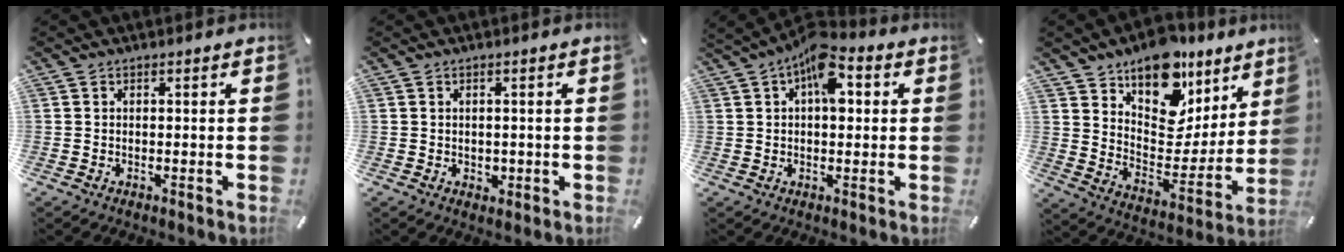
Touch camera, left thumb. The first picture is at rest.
{"total": 1.6, "force": [-0.1, 1.5, 0.6], "torque": [-0.012, 0.003, -0.003]}
{"total": 9.5, "force": [3.1, 5.3, 7.3], "torque": [-0.092, -0.012, 0.050]}
{"total": 16.1, "force": [12.5, 9.0, 4.8], "torque": [-0.061, -0.116, 0.222]}